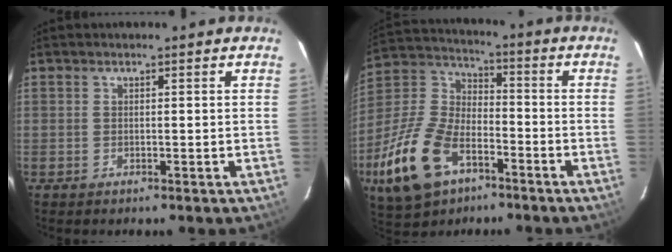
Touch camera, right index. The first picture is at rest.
{"total": 19.2, "force": [-9.3, 11.1, 12.5], "torque": [-0.290, -0.001, -0.169]}